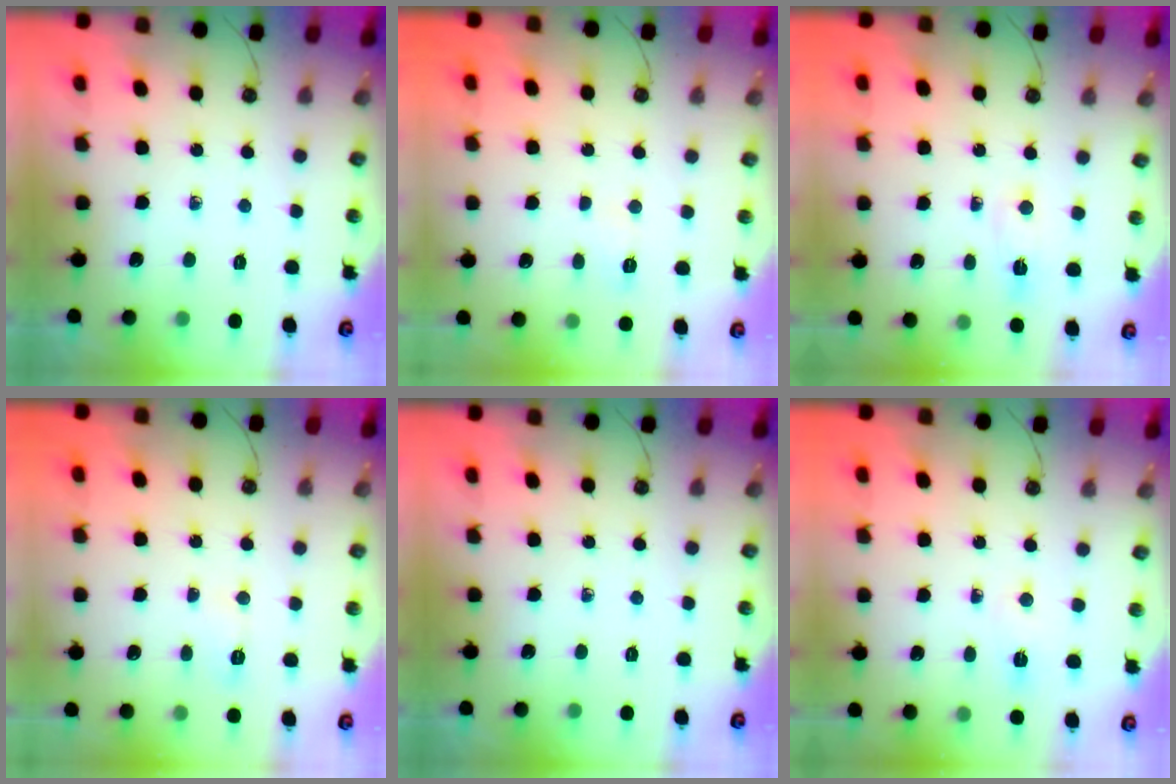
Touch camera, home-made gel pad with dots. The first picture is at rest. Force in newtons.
{"total": 2.9, "press": 2.8, "slide": 0.7}
{"total": 2.6, "press": 1.3, "slide": 2.2}
{"total": 5.6, "press": 4.9, "slide": 2.7}
{"total": 0.0}
{"total": 2.5, "press": 2.4, "slide": 0.4}